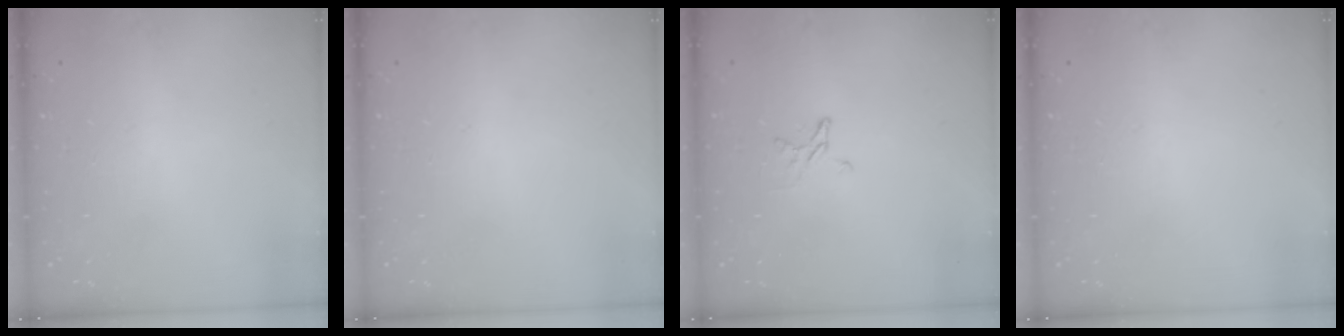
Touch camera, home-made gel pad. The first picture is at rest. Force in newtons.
{"total": 0.0}
{"total": 3.9, "press": 3.9, "slide": 0.4}
{"total": 0.0}